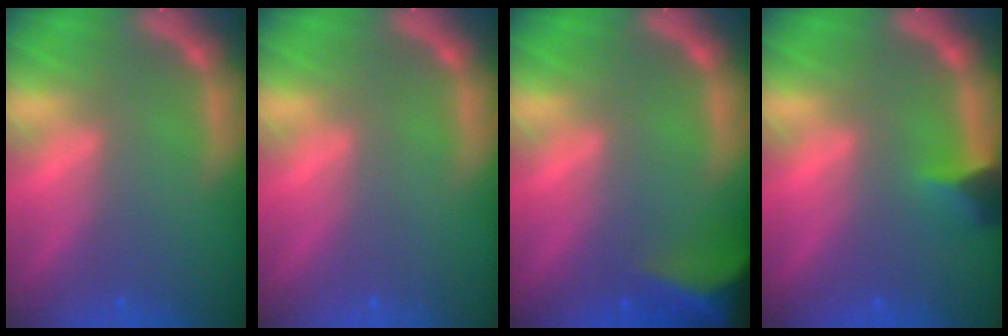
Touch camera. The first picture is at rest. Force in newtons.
{"total": 0.0}
{"total": 9.5}
{"total": 2.4}